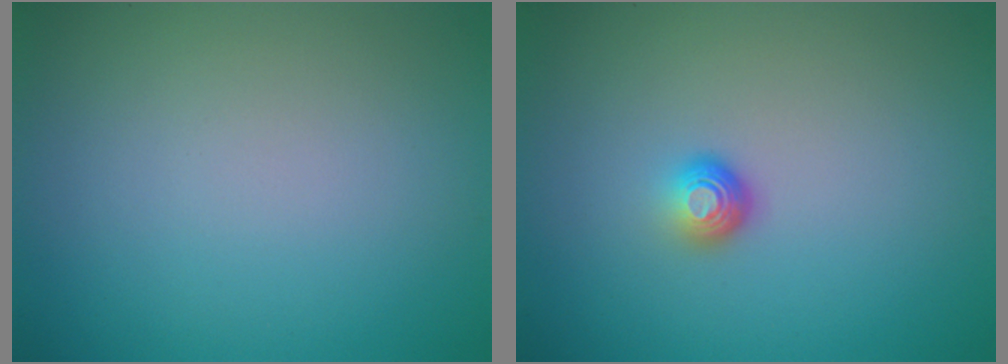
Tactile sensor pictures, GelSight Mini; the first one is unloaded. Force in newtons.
{"total": 1.8, "press": 1.1, "slide": 1.4}